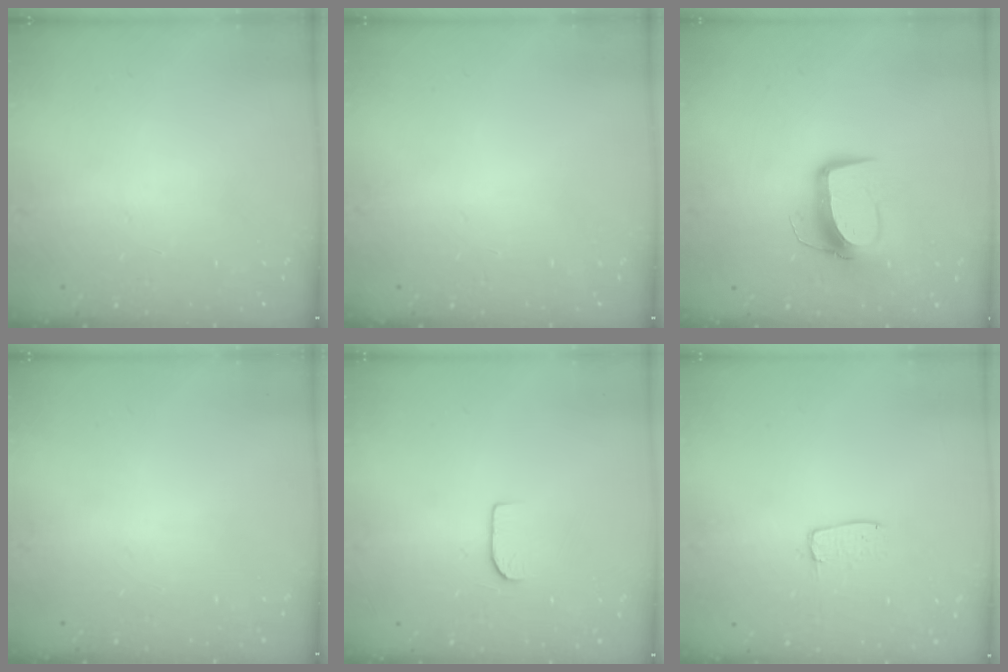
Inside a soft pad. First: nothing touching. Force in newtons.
{"total": 0.0}
{"total": 10.4, "press": 10.3, "slide": 1.0}
{"total": 0.0}
{"total": 5.5, "press": 5.5, "slide": 0.6}
{"total": 3.8, "press": 3.8, "slide": 0.3}